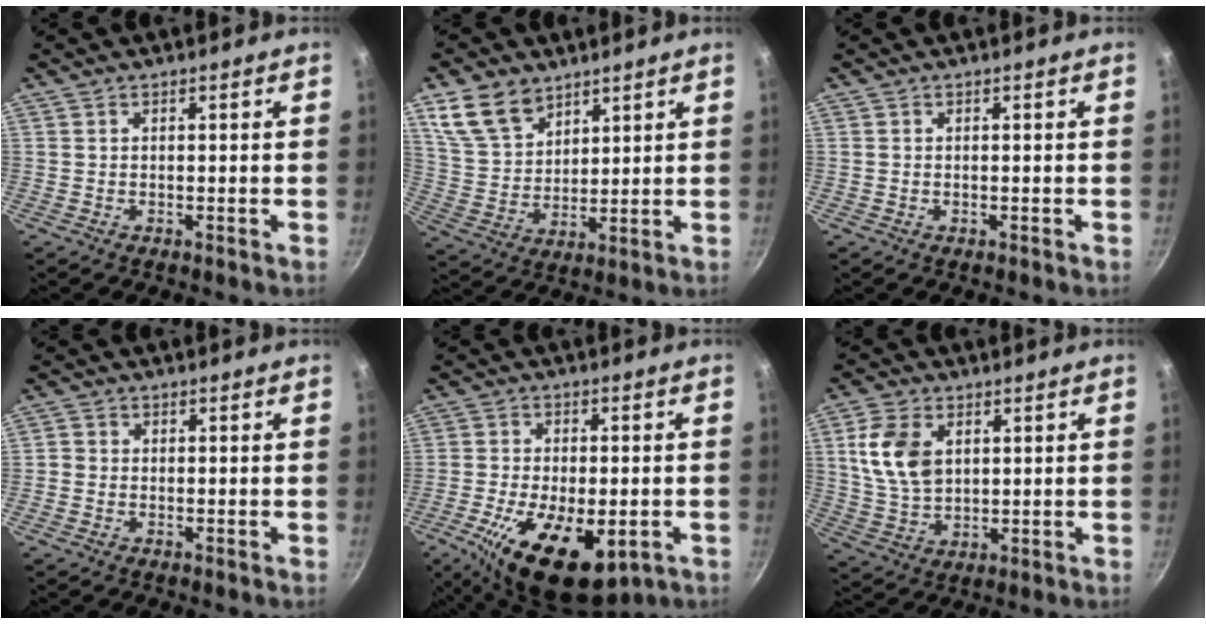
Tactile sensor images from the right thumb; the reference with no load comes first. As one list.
[{"total": 10.8, "force": [6.8, 6.9, 4.9], "torque": [-0.068, -0.027, 0.142]}, {"total": 0.0}, {"total": 1.5, "force": [-0.5, 1.4, 0.5], "torque": [-0.003, 0.007, -0.014]}, {"total": 16.6, "force": [-6.3, 8.3, 12.9], "torque": [-0.214, 0.001, -0.094]}, {"total": 10.8, "force": [3.0, 7.2, 7.4], "torque": [-0.127, -0.015, 0.064]}]